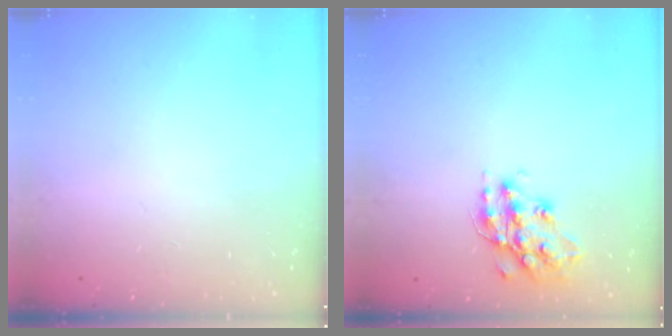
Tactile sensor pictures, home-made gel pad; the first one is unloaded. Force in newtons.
{"total": 14.4, "press": 14.4, "slide": 0.7}